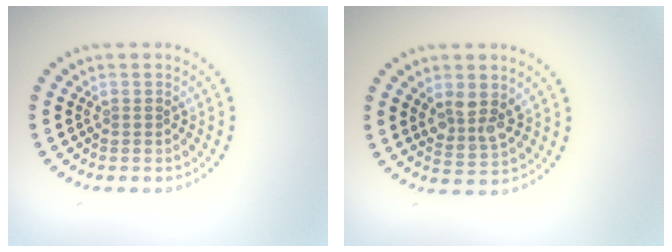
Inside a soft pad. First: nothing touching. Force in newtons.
{"total": 2.9, "press": 2.6, "slide": 1.2}